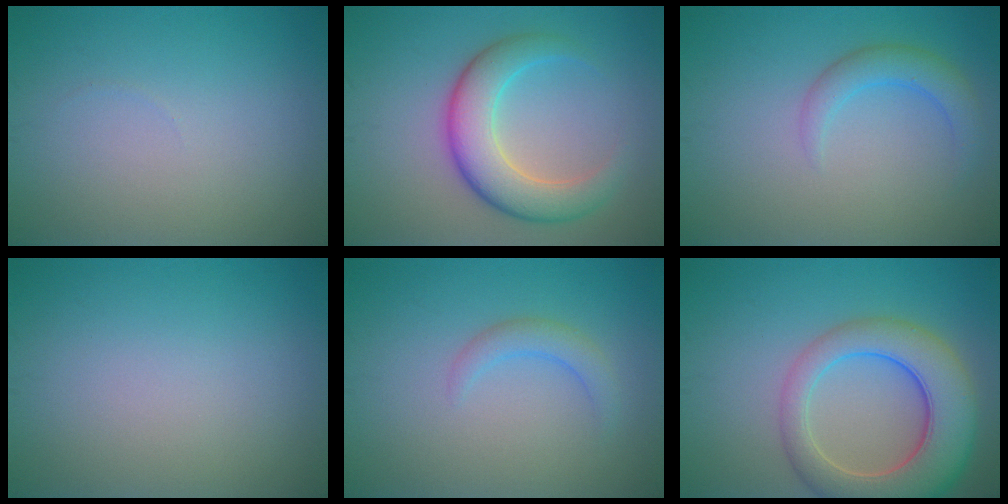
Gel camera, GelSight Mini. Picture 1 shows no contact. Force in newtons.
{"total": 6.1, "press": 6.1, "slide": 0.1}
{"total": 2.7, "press": 2.7, "slide": 0.2}
{"total": 0.0}
{"total": 1.9, "press": 1.9, "slide": 0.3}
{"total": 8.6, "press": 8.5, "slide": 0.7}